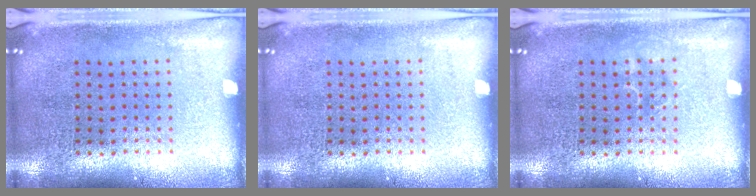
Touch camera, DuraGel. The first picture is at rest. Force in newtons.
{"total": 0.0}
{"total": 0.9, "press": 0.9, "slide": 0.3}